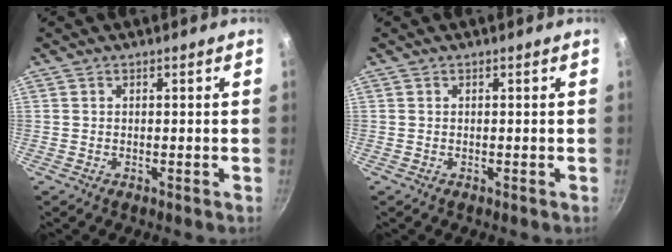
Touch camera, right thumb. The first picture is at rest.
{"total": 0.0}